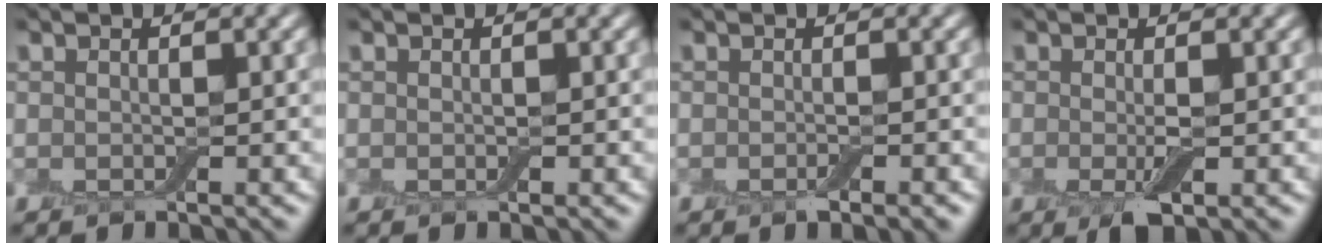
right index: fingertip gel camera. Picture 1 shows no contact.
{"total": 0.0}
{"total": 1.2, "force": [-0.7, 0.2, 1.0], "torque": [-0.015, -0.005, -0.010]}
{"total": 2.2, "force": [-0.5, 0.6, 2.0], "torque": [-0.039, -0.007, -0.008]}